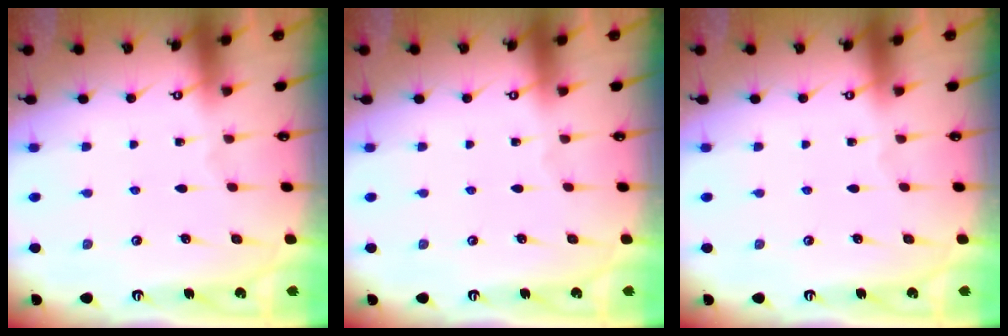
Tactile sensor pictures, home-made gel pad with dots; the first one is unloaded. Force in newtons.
{"total": 0.0}
{"total": 0.0}